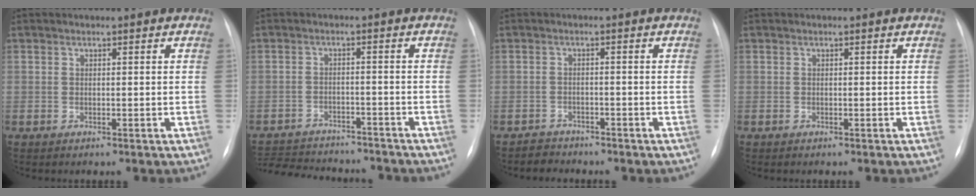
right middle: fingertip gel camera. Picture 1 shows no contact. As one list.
[{"total": 14.9, "force": [-13.7, 3.7, 4.5], "torque": [-0.103, 0.001, -0.188]}, {"total": 2.3, "force": [-2.1, 0.9, -0.6], "torque": [0.000, -0.002, -0.034]}, {"total": 0.0}]